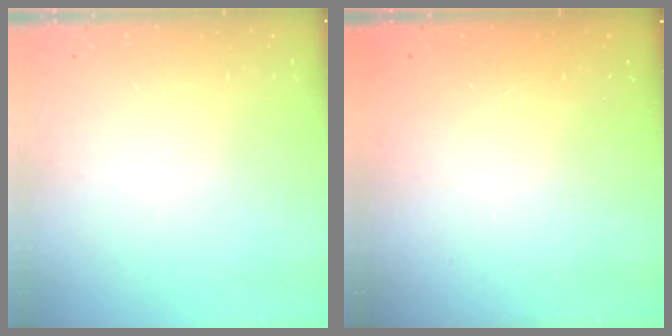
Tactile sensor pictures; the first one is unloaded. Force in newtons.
{"total": 2.6, "press": 2.5, "slide": 0.8}